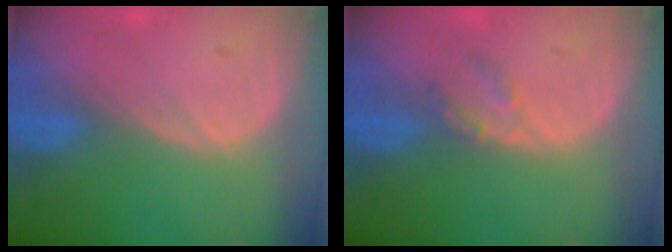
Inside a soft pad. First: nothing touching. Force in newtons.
{"total": 2.2, "press": 2.1, "slide": 0.4}